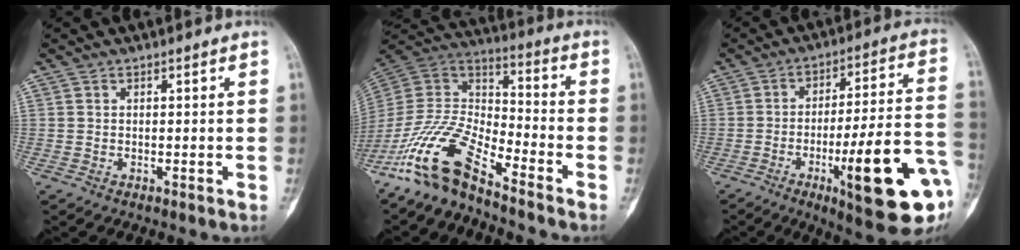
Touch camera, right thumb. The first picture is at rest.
{"total": 14.3, "force": [-10.8, 4.4, 8.2], "torque": [-0.153, 0.081, -0.218]}
{"total": 21.6, "force": [-7.8, 4.2, 19.7], "torque": [-0.248, 0.023, -0.105]}